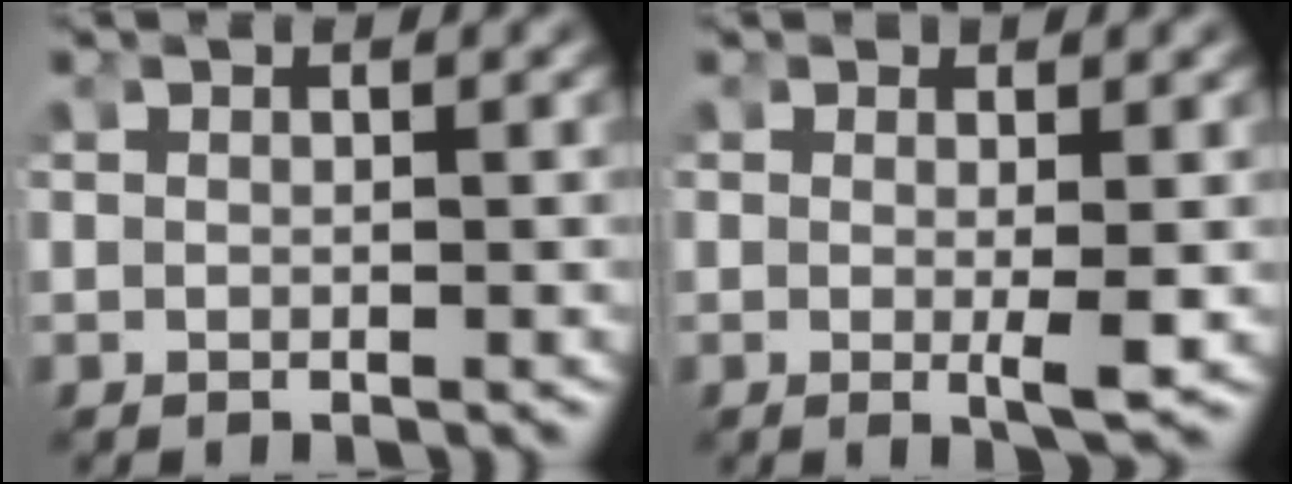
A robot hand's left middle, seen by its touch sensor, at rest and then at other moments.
{"total": 2.0, "force": [-0.1, -0.1, 2.0], "torque": [-0.037, -0.016, 0.003]}